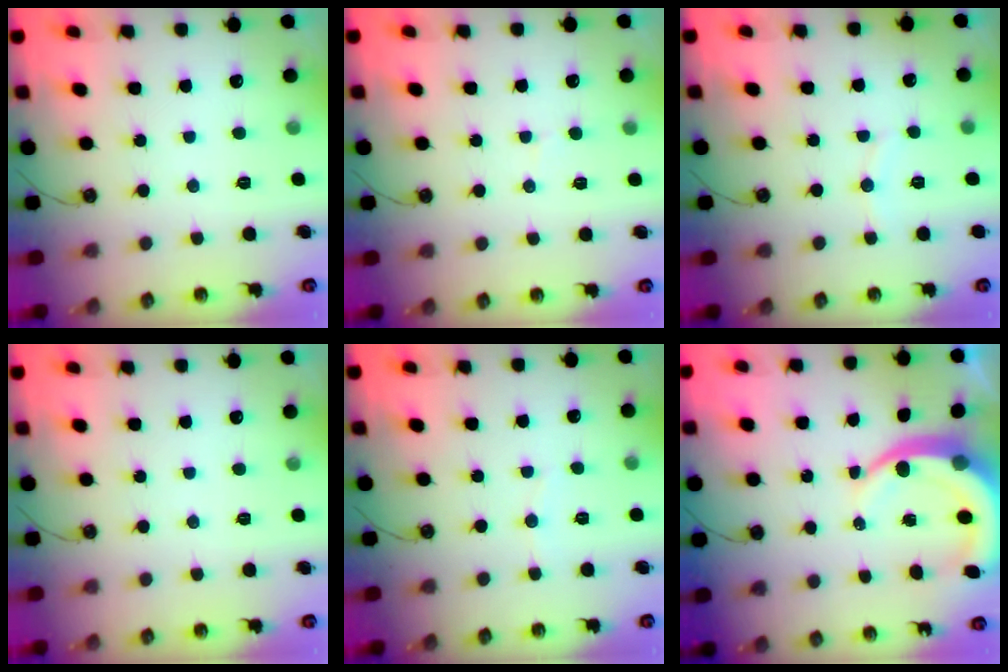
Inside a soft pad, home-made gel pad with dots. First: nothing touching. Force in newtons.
{"total": 5.8, "press": 5.8, "slide": 0.5}
{"total": 4.7, "press": 4.6, "slide": 0.8}
{"total": 0.0}
{"total": 3.0, "press": 3.0, "slide": 0.3}
{"total": 9.6, "press": 9.5, "slide": 1.2}